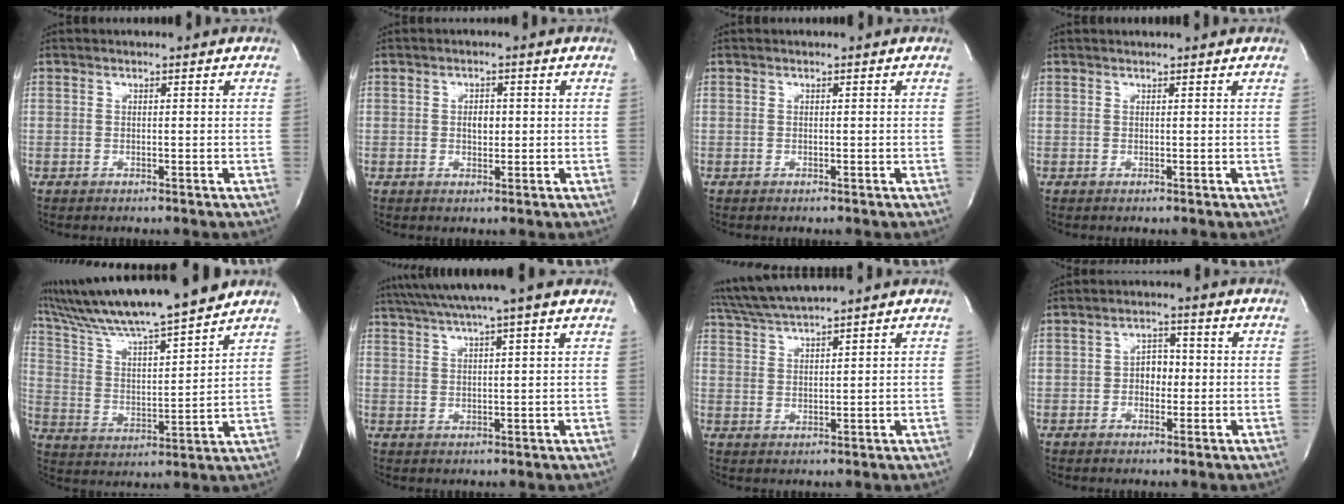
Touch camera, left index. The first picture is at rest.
{"total": 2.1, "force": [0.1, 1.3, 1.7], "torque": [-0.031, 0.000, 0.001]}
{"total": 0.0}
{"total": 1.2, "force": [1.1, -0.1, 0.4], "torque": [-0.004, 0.006, 0.014]}
{"total": 18.0, "force": [15.5, 0.0, 9.0], "torque": [-0.167, 0.005, 0.268]}
{"total": 10.8, "force": [8.5, -0.3, 6.6], "torque": [-0.120, 0.029, 0.121]}
{"total": 6.3, "force": [5.7, -1.3, 2.5], "torque": [-0.053, 0.014, 0.115]}
{"total": 3.5, "force": [-0.5, 2.4, 2.5], "torque": [-0.039, 0.010, -0.010]}